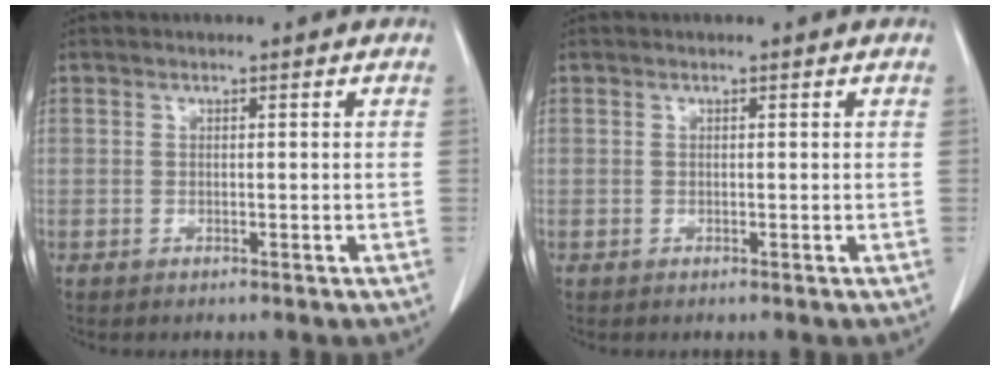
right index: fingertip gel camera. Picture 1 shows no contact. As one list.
[{"total": 0.0}]